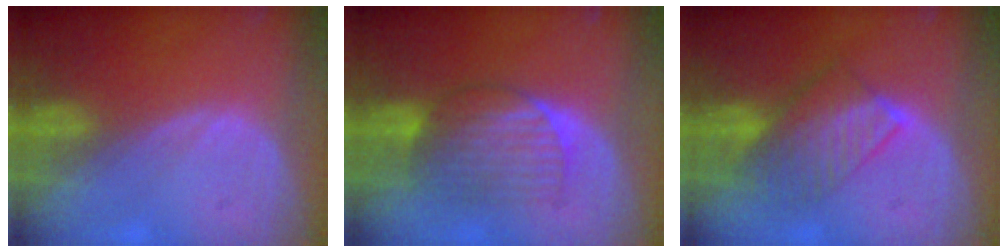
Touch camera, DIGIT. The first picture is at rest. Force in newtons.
{"total": 6.9, "press": 6.9, "slide": 0.4}
{"total": 7.7, "press": 7.2, "slide": 2.8}